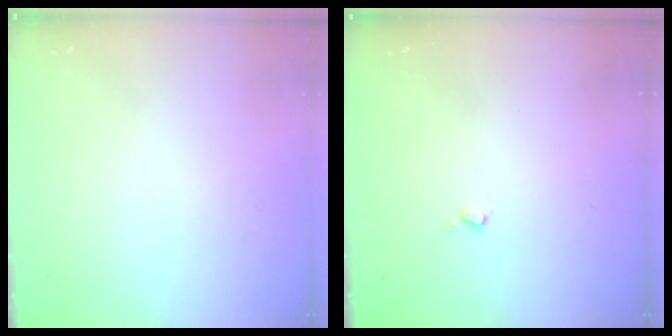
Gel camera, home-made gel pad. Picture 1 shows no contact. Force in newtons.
{"total": 2.9, "press": 2.9, "slide": 0.5}